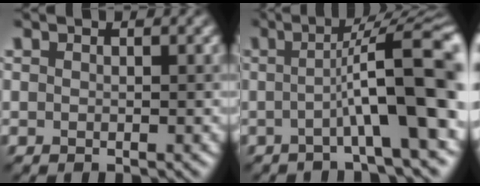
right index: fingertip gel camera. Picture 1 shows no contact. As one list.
[{"total": 9.5, "force": [-0.9, 1.5, 9.3], "torque": [-0.116, 0.017, -0.023]}]